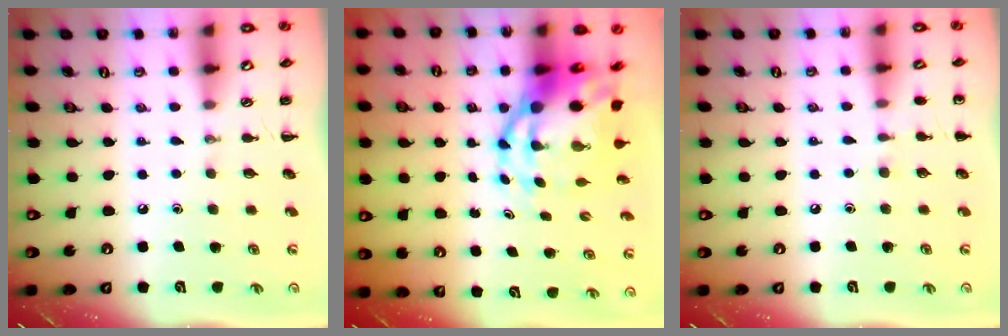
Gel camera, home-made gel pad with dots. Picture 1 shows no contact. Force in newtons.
{"total": 11.5, "press": 11.1, "slide": 3.2}
{"total": 4.8, "press": 4.5, "slide": 1.6}